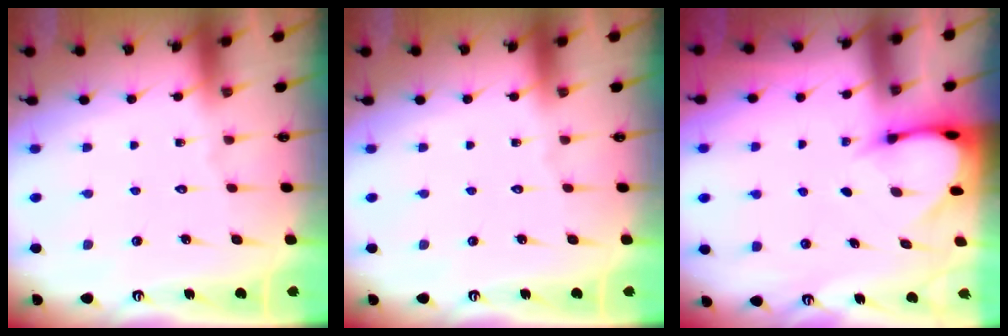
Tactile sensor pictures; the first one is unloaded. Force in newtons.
{"total": 0.0}
{"total": 3.3, "press": 3.3, "slide": 0.2}